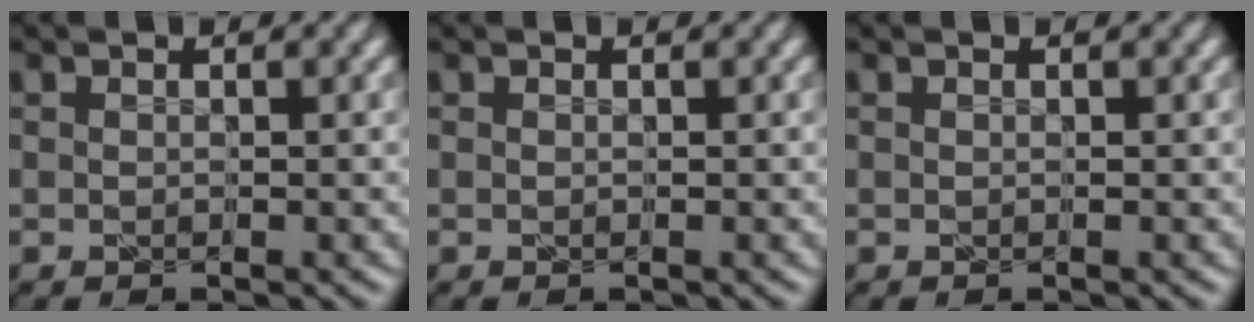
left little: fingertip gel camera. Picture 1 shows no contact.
{"total": 0.0}
{"total": 0.0}